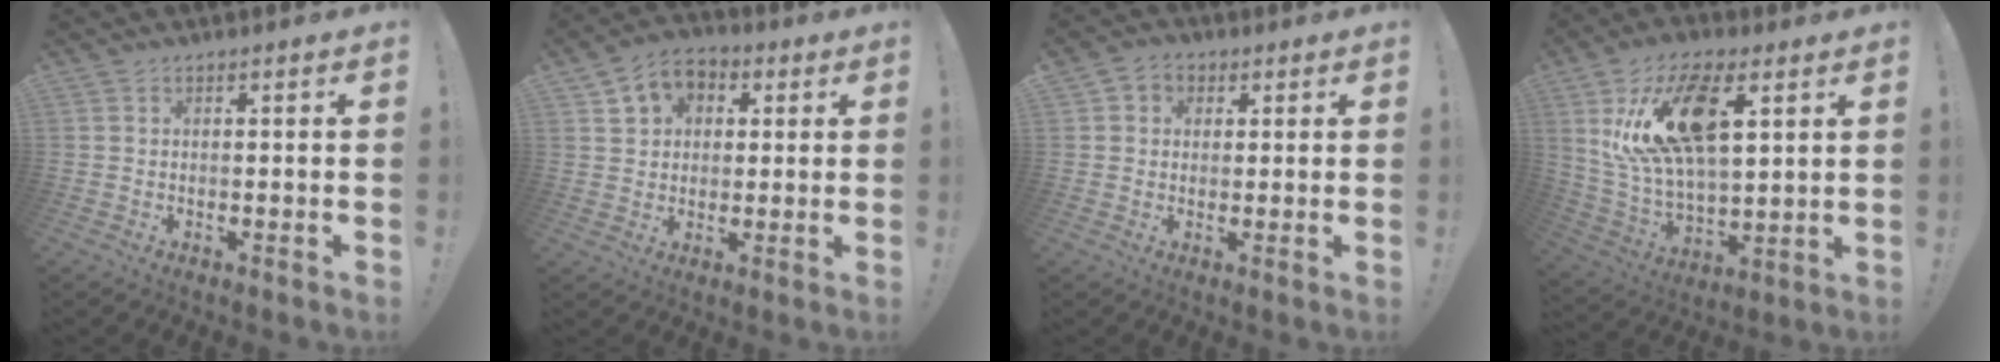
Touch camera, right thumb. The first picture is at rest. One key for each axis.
{"total": 7.7, "fx": 2.7, "fy": 6.6, "fz": 2.8, "tx": -0.040, "ty": -0.009, "tz": 0.055}
{"total": 3.7, "fx": 0.8, "fy": 3.3, "fz": 1.3, "tx": -0.016, "ty": 0.002, "tz": 0.015}
{"total": 21.6, "fx": 7.7, "fy": 11.3, "fz": 16.8, "tx": -0.302, "ty": -0.020, "tz": 0.136}